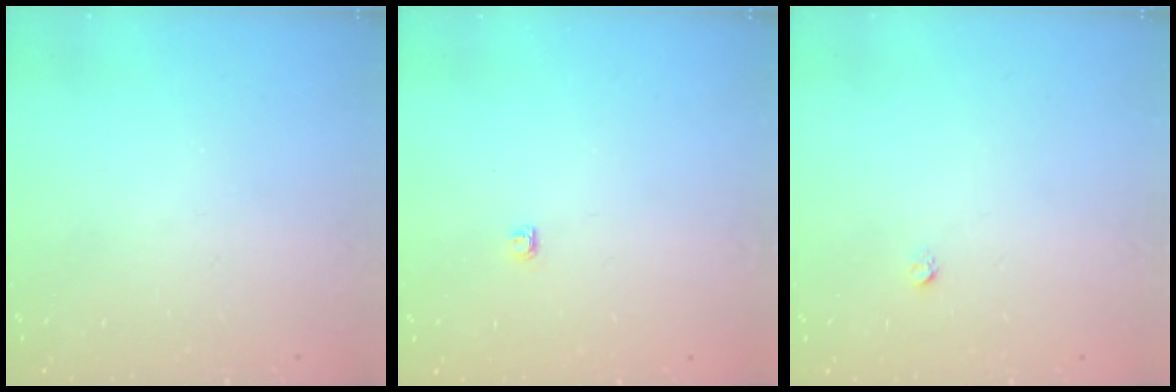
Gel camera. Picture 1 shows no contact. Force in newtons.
{"total": 2.8, "press": 2.8, "slide": 0.4}
{"total": 1.6, "press": 1.5, "slide": 0.1}